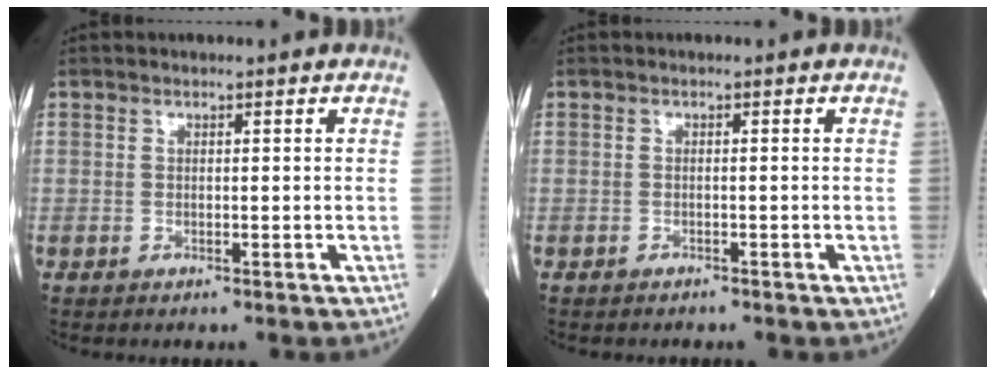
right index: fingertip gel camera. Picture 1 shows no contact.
{"total": 0.9, "force": [-0.8, 0.3, 0.2], "torque": [-0.008, 0.000, -0.012]}